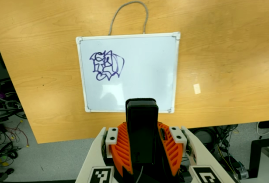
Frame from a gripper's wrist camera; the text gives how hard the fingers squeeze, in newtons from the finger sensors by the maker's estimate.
{"total": 4.4, "left": 3.1, "right": 5.6}